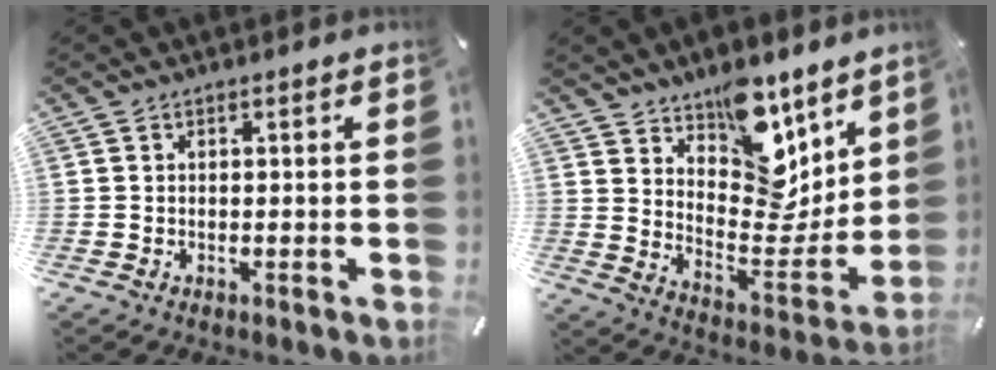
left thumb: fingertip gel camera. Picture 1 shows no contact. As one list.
[{"total": 14.6, "force": [11.5, 7.4, 5.0], "torque": [-0.046, -0.120, 0.207]}]